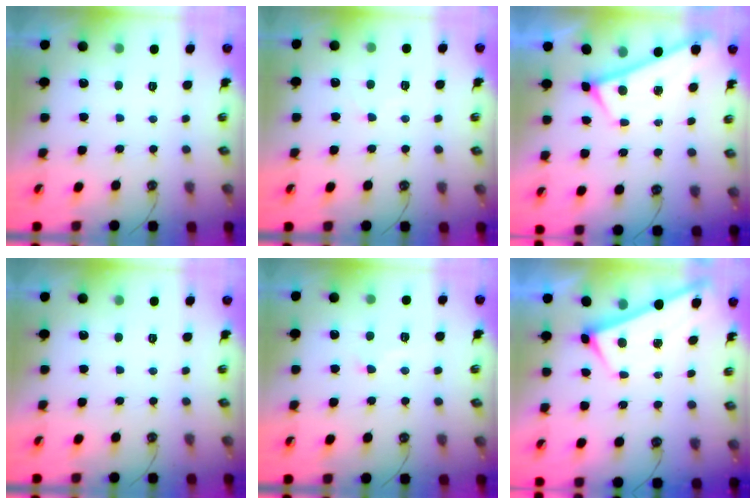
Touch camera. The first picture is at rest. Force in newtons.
{"total": 1.5, "press": 1.4, "slide": 0.3}
{"total": 0.0}
{"total": 0.0}
{"total": 2.8, "press": 2.7, "slide": 0.7}
{"total": 1.8, "press": 1.8, "slide": 0.1}